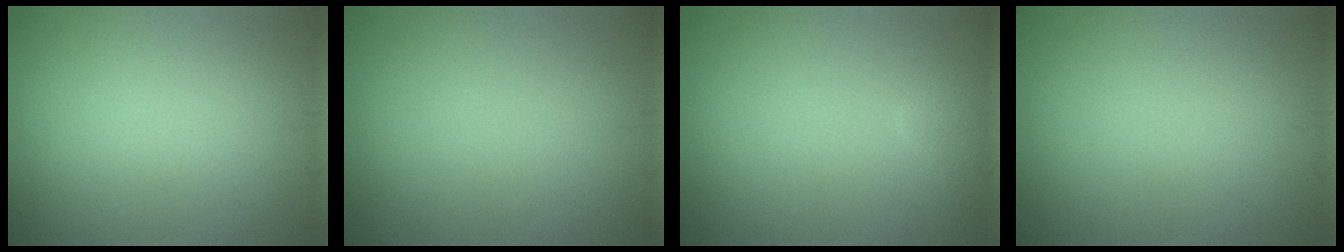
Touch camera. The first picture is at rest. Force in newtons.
{"total": 0.0}
{"total": 1.1, "press": 1.1, "slide": 0.1}
{"total": 0.0}